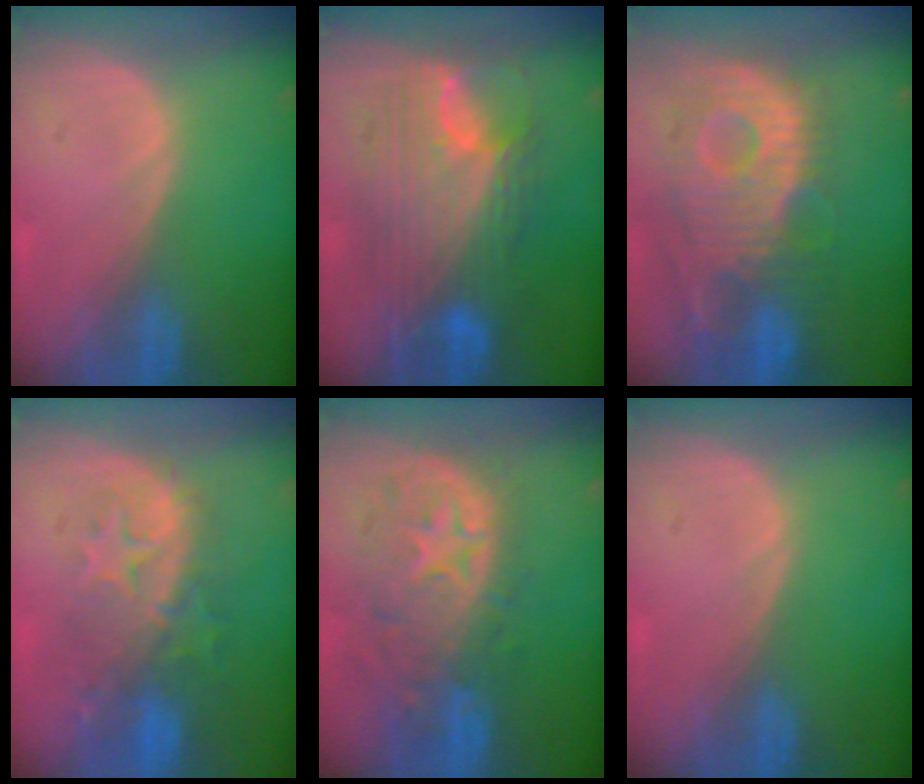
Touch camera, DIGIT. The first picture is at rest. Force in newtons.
{"total": 11.5, "press": 11.5, "slide": 1.1}
{"total": 12.2, "press": 10.8, "slide": 5.7}
{"total": 9.8, "press": 8.8, "slide": 4.3}
{"total": 11.0, "press": 9.7, "slide": 5.1}
{"total": 0.0}